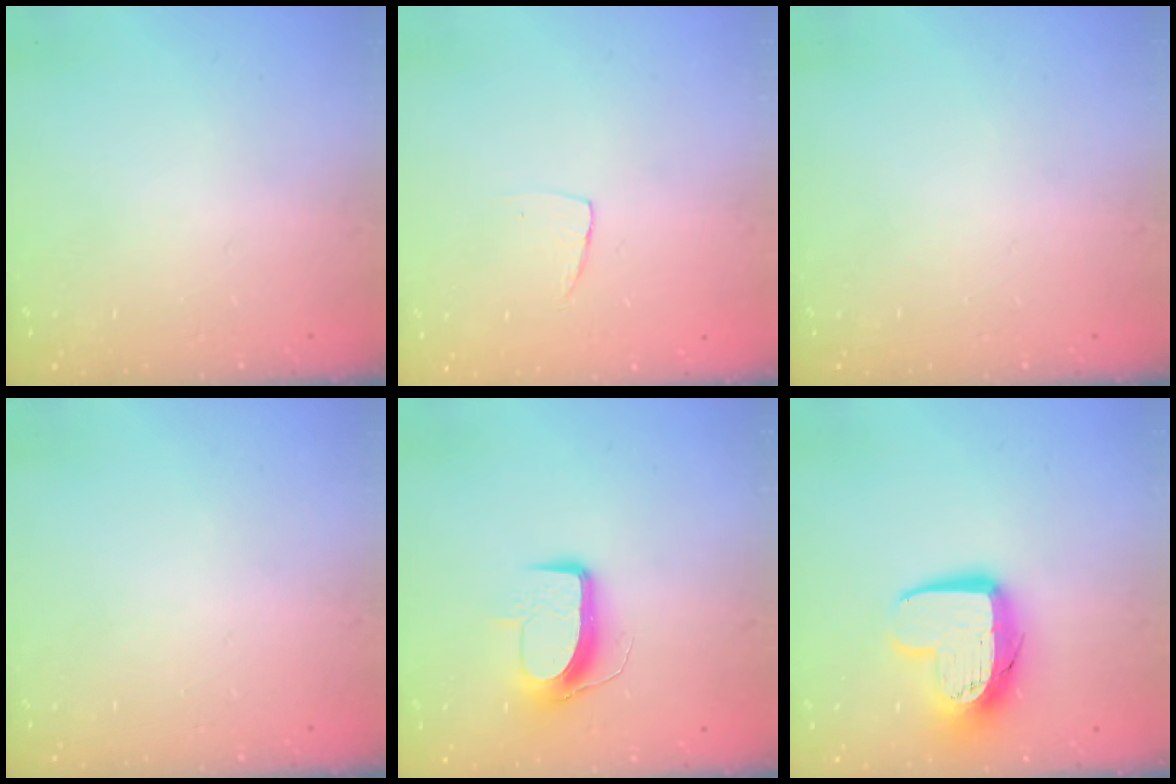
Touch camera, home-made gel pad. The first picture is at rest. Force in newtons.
{"total": 3.5, "press": 3.5, "slide": 0.3}
{"total": 0.0}
{"total": 0.0}
{"total": 9.9, "press": 9.9, "slide": 0.3}
{"total": 12.4, "press": 12.4, "slide": 1.0}